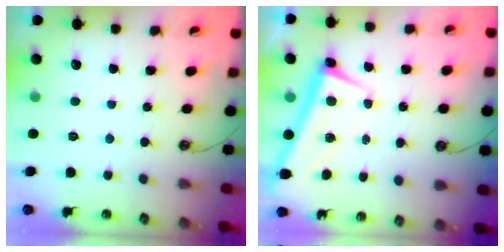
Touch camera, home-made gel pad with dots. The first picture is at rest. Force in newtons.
{"total": 1.3, "press": 1.0, "slide": 0.8}